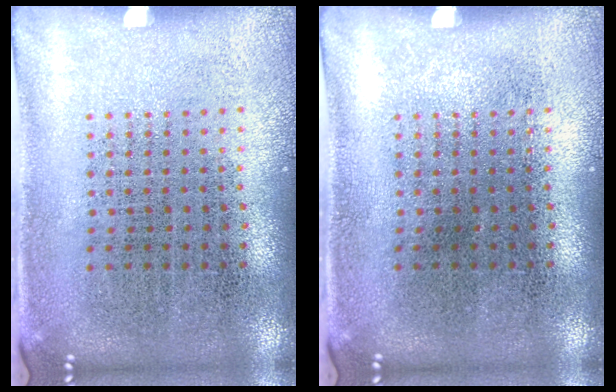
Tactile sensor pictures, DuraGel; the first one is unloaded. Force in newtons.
{"total": 0.0}